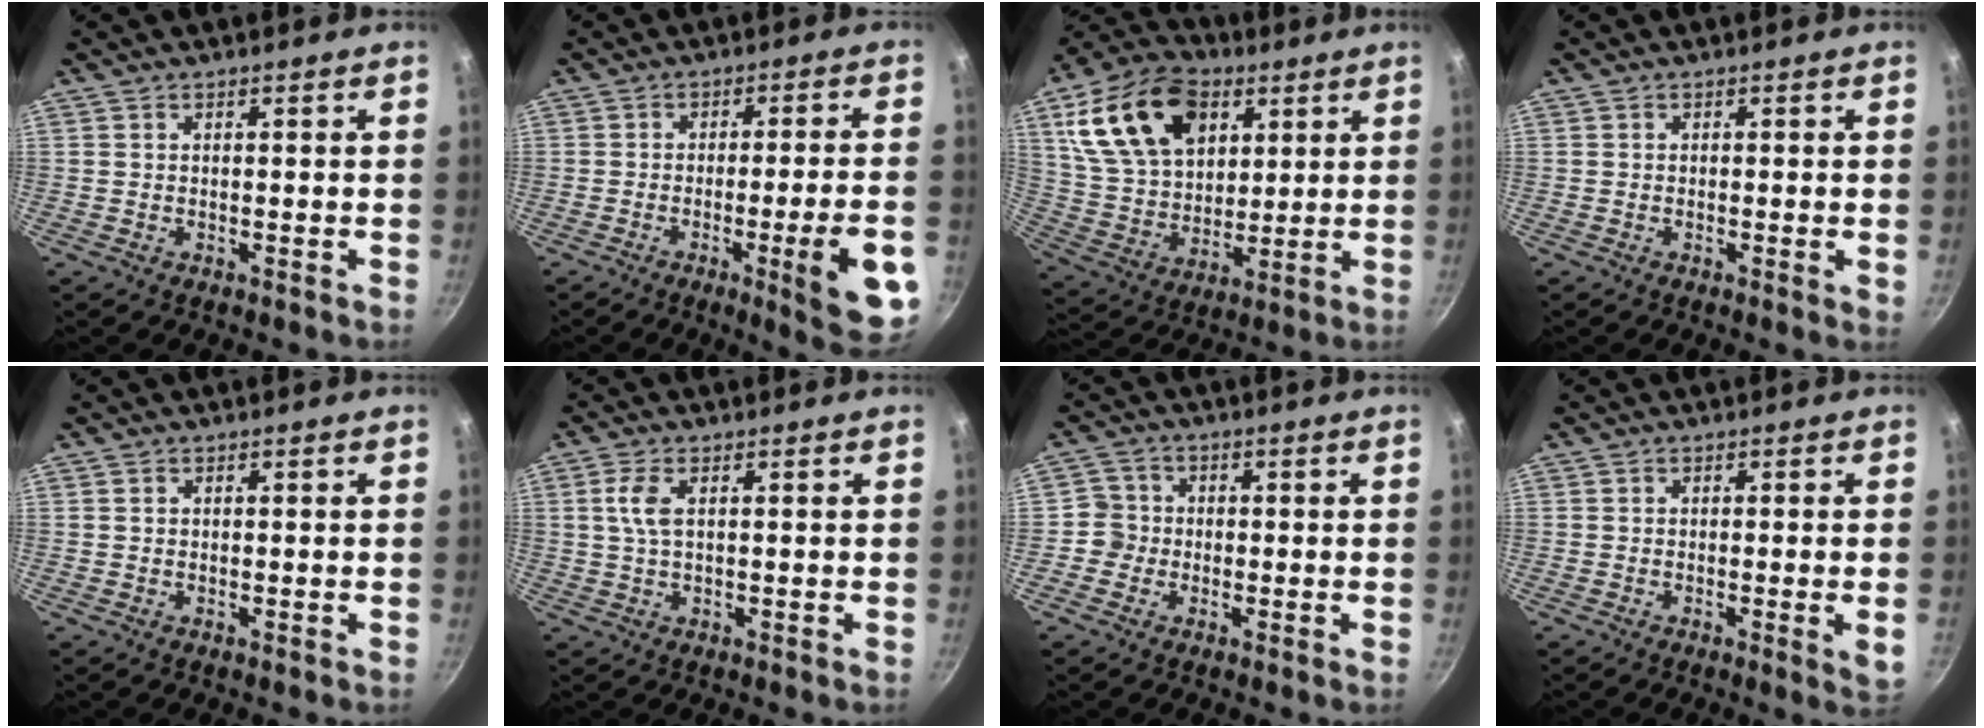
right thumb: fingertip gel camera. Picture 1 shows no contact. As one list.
[{"total": 13.1, "force": [-4.4, 2.0, 12.2], "torque": [-0.142, 0.016, -0.056]}, {"total": 21.6, "force": [8.6, 14.2, 13.9], "torque": [-0.225, -0.014, 0.155]}, {"total": 1.1, "force": [-0.1, 0.2, 1.1], "torque": [-0.016, -0.003, -0.006]}, {"total": 0.5, "force": [0.2, 0.5, 0.2], "torque": [-0.001, 0.003, 0.003]}, {"total": 4.1, "force": [1.0, 1.9, 3.5], "torque": [-0.078, 0.004, 0.019]}, {"total": 3.8, "force": [-0.8, 3.7, 0.5], "torque": [0.020, 0.012, -0.026]}, {"total": 3.3, "force": [-0.6, 0.4, 3.2], "torque": [-0.048, -0.010, -0.010]}]